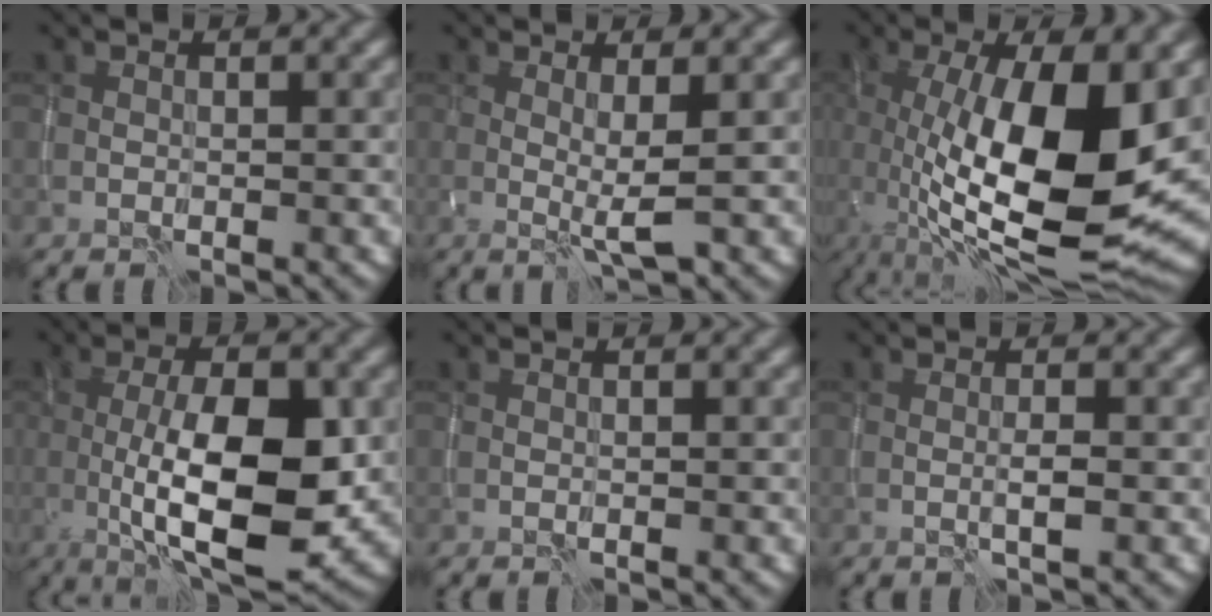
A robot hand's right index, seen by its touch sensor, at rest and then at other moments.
{"total": 2.3, "force": [0.1, 0.2, 2.3], "torque": [-0.044, -0.012, 0.004]}
{"total": 13.7, "force": [0.1, 4.8, 12.9], "torque": [-0.207, -0.013, -0.002]}
{"total": 10.6, "force": [-1.1, 3.6, 10.0], "torque": [-0.165, -0.009, -0.016]}
{"total": 0.0}
{"total": 1.0, "force": [-0.3, -0.1, 1.0], "torque": [-0.022, 0.000, -0.006]}